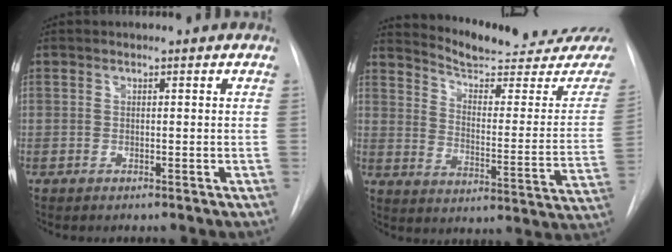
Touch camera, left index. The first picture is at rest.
{"total": 19.8, "force": [18.8, 1.5, 6.3], "torque": [-0.090, -0.095, 0.240]}